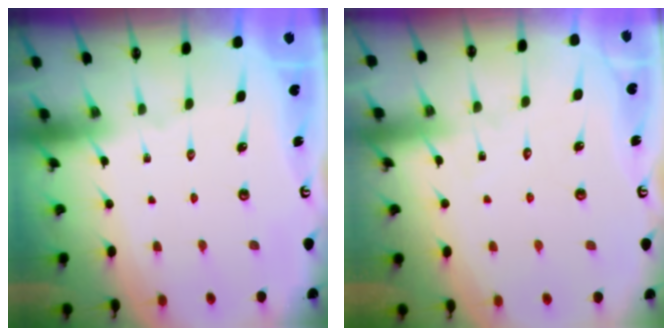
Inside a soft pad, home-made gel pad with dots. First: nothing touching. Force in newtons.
{"total": 6.2, "press": 6.2, "slide": 0.5}